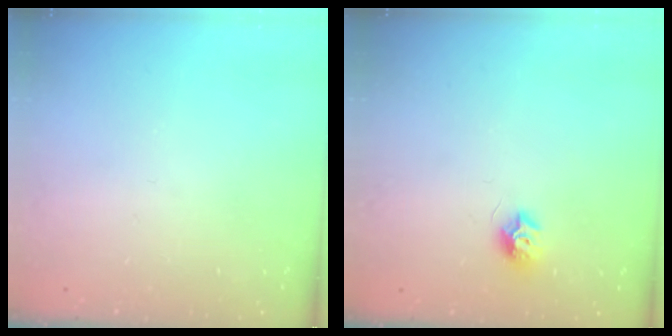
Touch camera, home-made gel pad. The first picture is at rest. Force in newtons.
{"total": 7.6, "press": 7.6, "slide": 0.2}